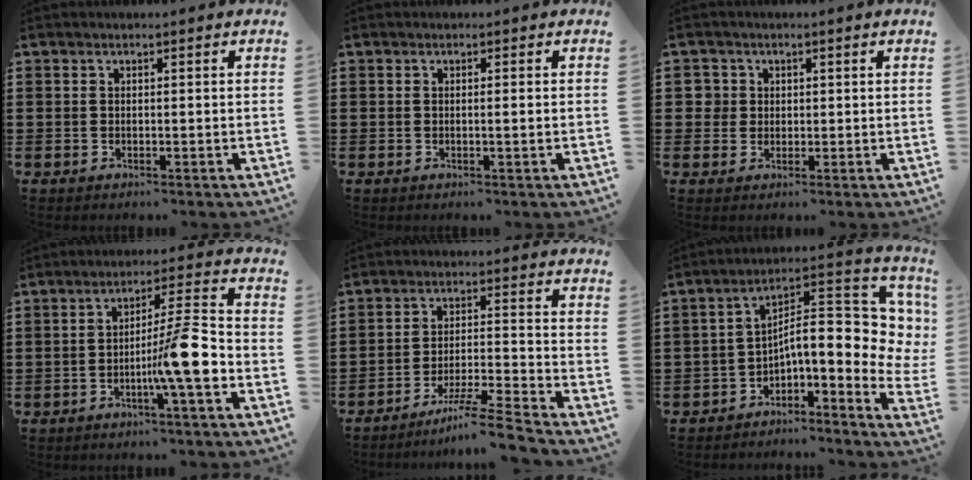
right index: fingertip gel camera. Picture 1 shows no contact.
{"total": 0.9, "force": [-0.1, -0.3, 0.8], "torque": [-0.015, -0.006, -0.001]}
{"total": 2.6, "force": [0.6, 2.5, 0.5], "torque": [-0.022, 0.010, 0.010]}
{"total": 9.9, "force": [-3.2, 0.6, 9.4], "torque": [-0.146, -0.008, -0.060]}
{"total": 7.6, "force": [-6.3, -0.4, 4.2], "torque": [-0.080, -0.007, -0.123]}
{"total": 10.6, "force": [-0.2, 3.2, 10.1], "torque": [-0.154, -0.028, -0.017]}